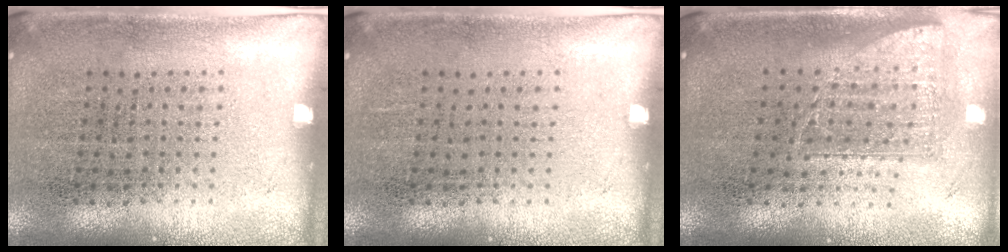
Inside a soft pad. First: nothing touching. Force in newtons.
{"total": 0.0}
{"total": 1.6, "press": 1.2, "slide": 1.0}